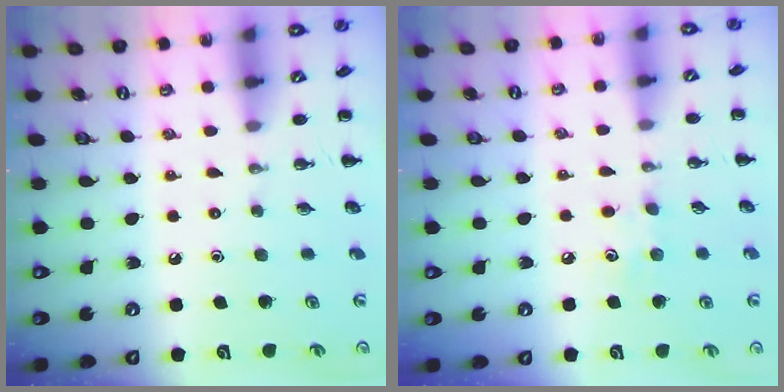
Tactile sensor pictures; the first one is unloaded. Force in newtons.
{"total": 6.8, "press": 6.6, "slide": 1.7}